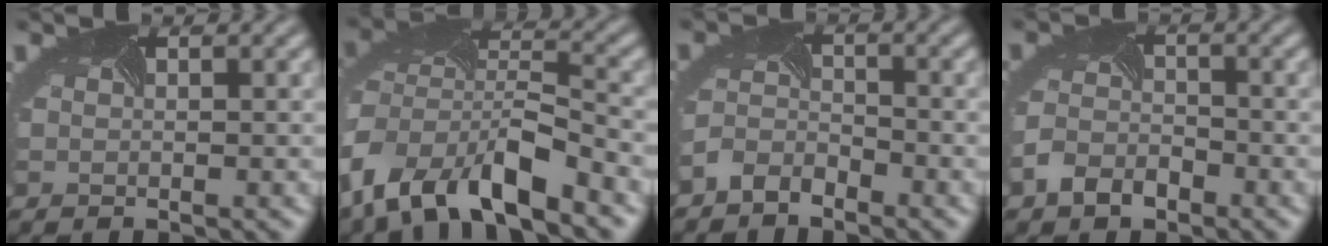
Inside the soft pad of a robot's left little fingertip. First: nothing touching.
{"total": 9.8, "force": [-5.8, 4.2, 6.7], "torque": [-0.131, -0.014, -0.111]}
{"total": 2.7, "force": [-2.4, 1.0, 0.4], "torque": [-0.019, 0.000, -0.055]}
{"total": 3.2, "force": [-2.4, 1.7, 1.2], "torque": [-0.032, -0.008, -0.051]}